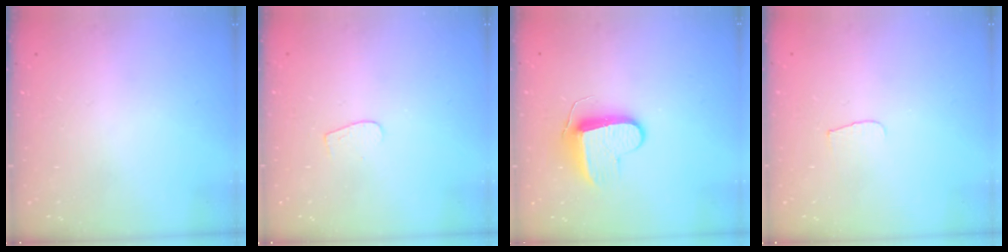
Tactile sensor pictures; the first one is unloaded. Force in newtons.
{"total": 3.9, "press": 3.9, "slide": 0.4}
{"total": 9.1, "press": 9.1, "slide": 0.3}
{"total": 4.3, "press": 4.2, "slide": 0.4}